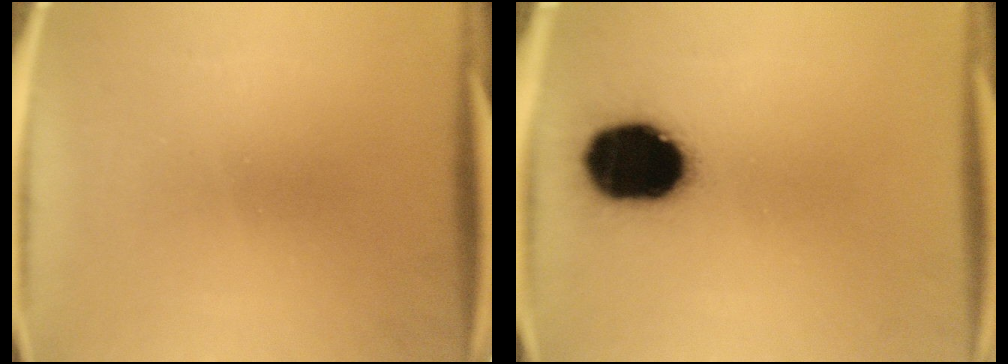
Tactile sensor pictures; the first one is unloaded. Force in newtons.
{"total": 19.2}